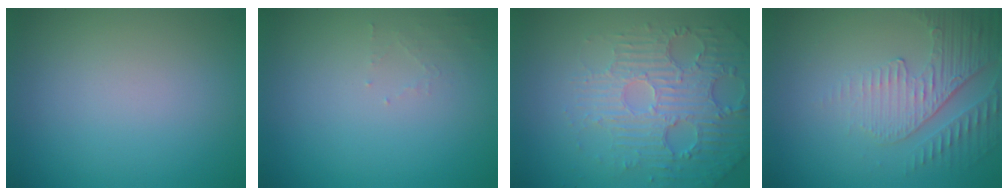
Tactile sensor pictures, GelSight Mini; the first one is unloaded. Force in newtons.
{"total": 1.0, "press": 1.0, "slide": 0.2}
{"total": 5.8, "press": 3.9, "slide": 4.3}
{"total": 5.0, "press": 3.2, "slide": 3.8}